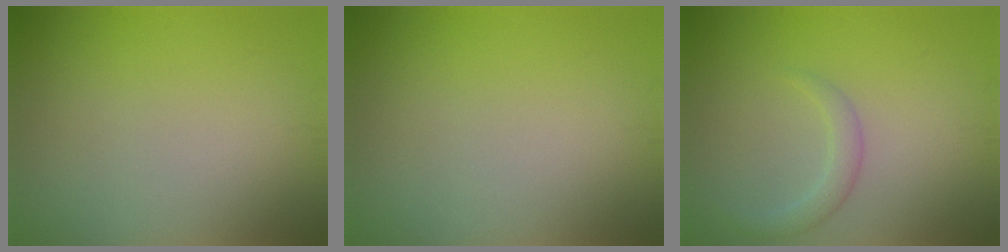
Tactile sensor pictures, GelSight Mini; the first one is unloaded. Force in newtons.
{"total": 0.0}
{"total": 1.8, "press": 1.8, "slide": 0.1}